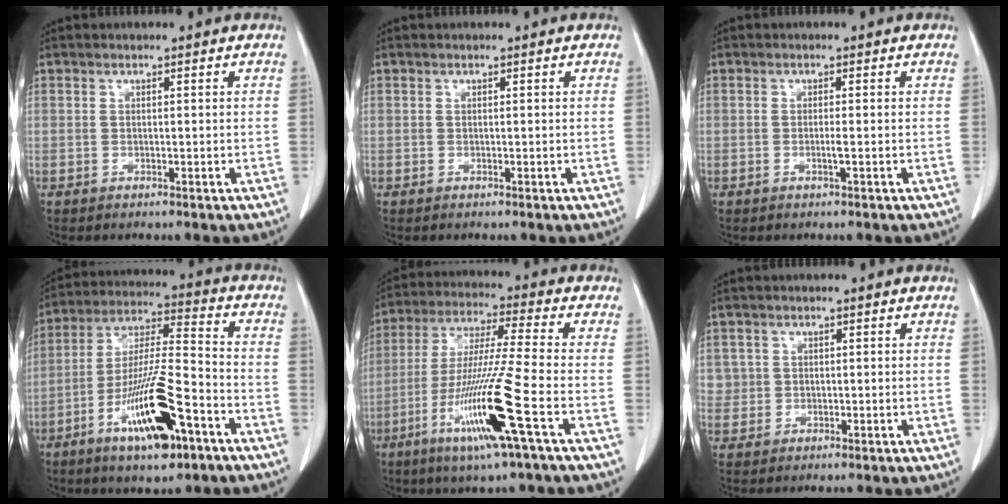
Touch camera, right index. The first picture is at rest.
{"total": 0.0}
{"total": 0.9, "force": [-0.4, -0.2, 0.8], "torque": [-0.016, -0.001, -0.008]}
{"total": 15.6, "force": [-7.8, 3.0, 13.1], "torque": [-0.250, -0.007, -0.132]}
{"total": 15.2, "force": [-6.1, -1.4, 13.8], "torque": [-0.282, -0.027, -0.117]}
{"total": 1.7, "force": [0.3, 1.7, -0.2], "torque": [0.017, 0.004, 0.000]}